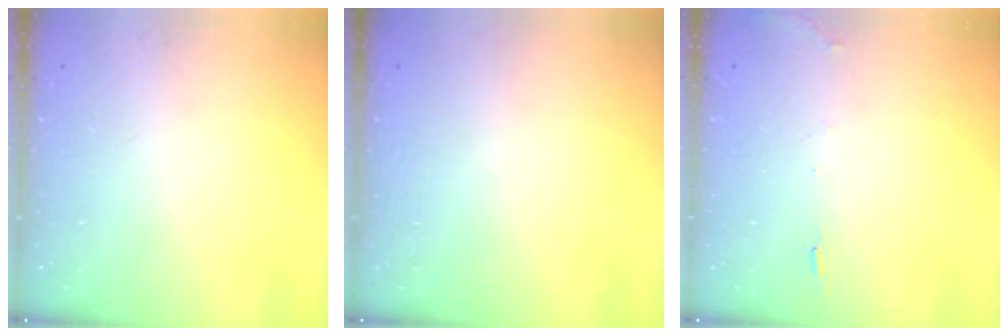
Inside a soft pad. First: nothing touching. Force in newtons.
{"total": 0.0}
{"total": 7.3, "press": 7.0, "slide": 2.0}